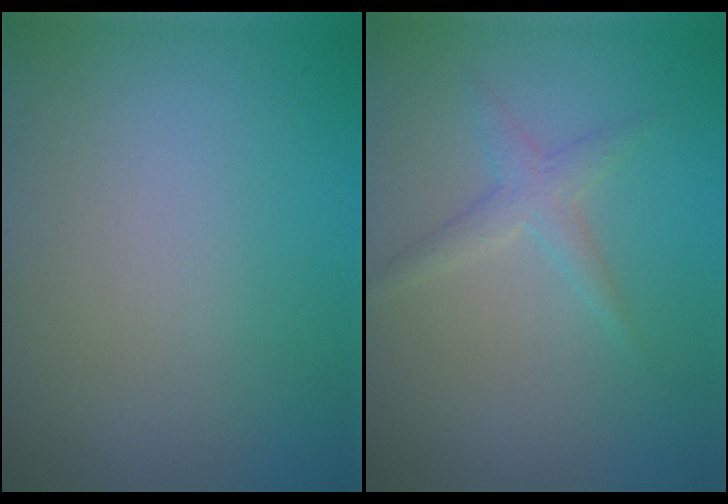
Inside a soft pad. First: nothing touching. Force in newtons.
{"total": 1.9, "press": 1.9, "slide": 0.0}